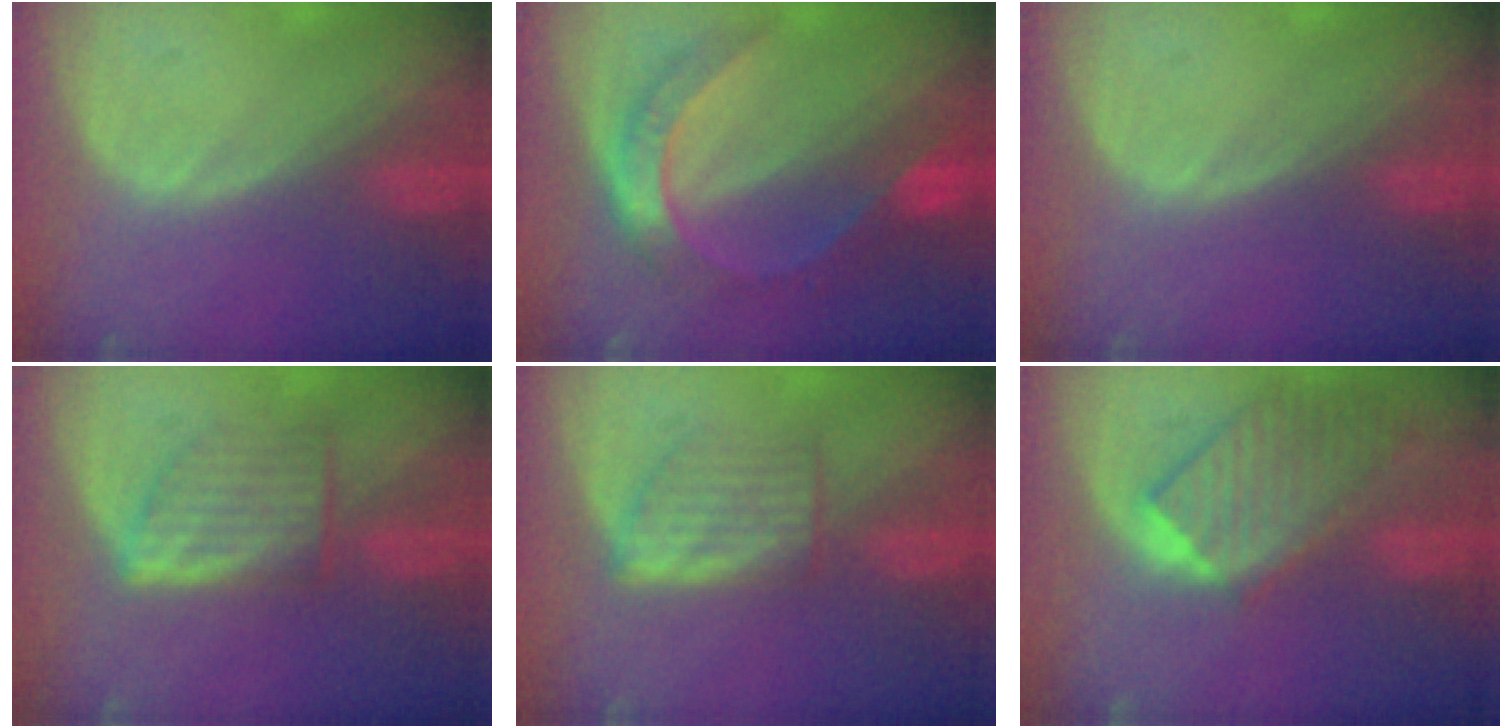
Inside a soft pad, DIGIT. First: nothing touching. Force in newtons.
{"total": 8.3, "press": 8.2, "slide": 0.8}
{"total": 0.0}
{"total": 6.2, "press": 5.9, "slide": 1.9}
{"total": 5.0, "press": 4.9, "slide": 0.7}
{"total": 9.6, "press": 8.4, "slide": 4.6}